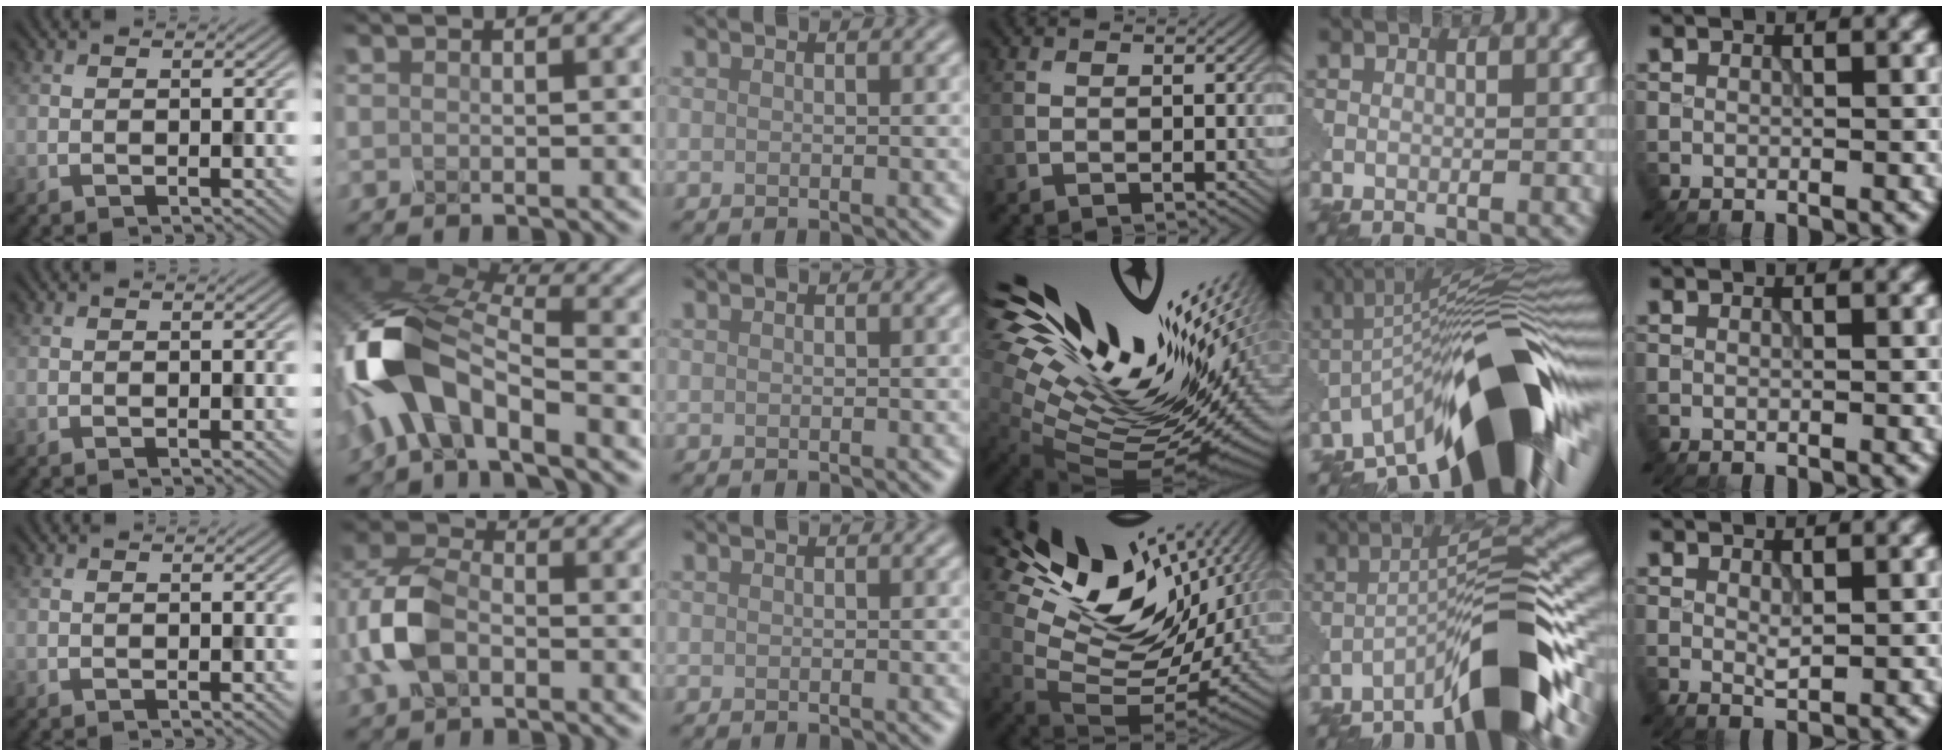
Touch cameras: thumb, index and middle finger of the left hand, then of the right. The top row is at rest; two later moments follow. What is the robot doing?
{"motion": "press", "object": "mechanical pencil"}